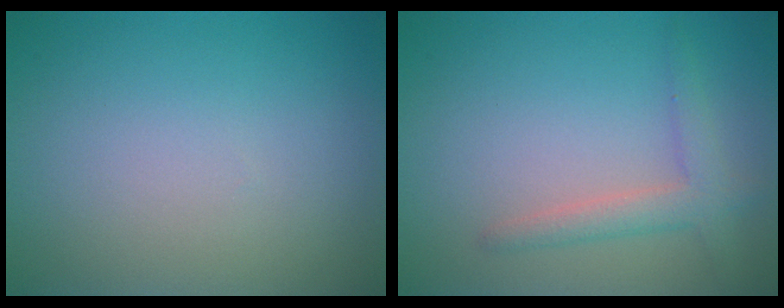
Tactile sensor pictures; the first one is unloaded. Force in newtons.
{"total": 2.5, "press": 2.5, "slide": 0.1}